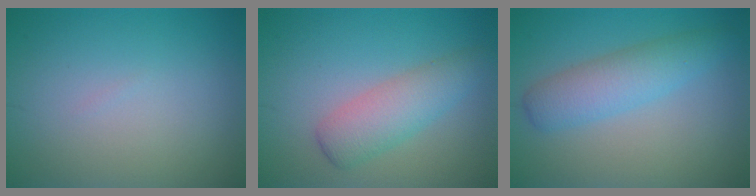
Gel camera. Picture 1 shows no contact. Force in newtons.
{"total": 3.7, "press": 3.7, "slide": 0.1}
{"total": 4.0, "press": 4.0, "slide": 0.1}